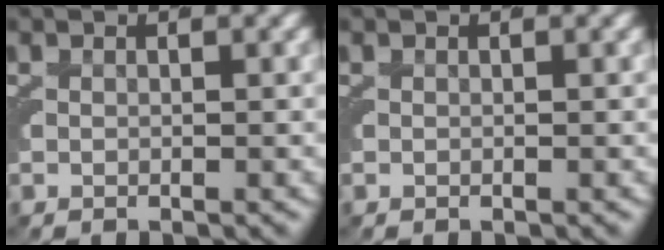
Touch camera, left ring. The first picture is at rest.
{"total": 0.0}